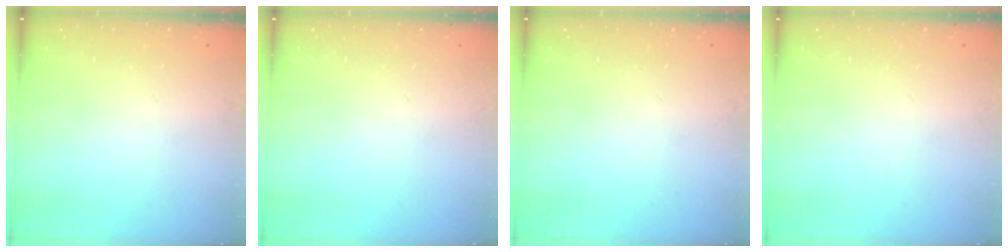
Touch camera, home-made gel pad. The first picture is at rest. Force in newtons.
{"total": 0.0}
{"total": 0.0}
{"total": 0.0}